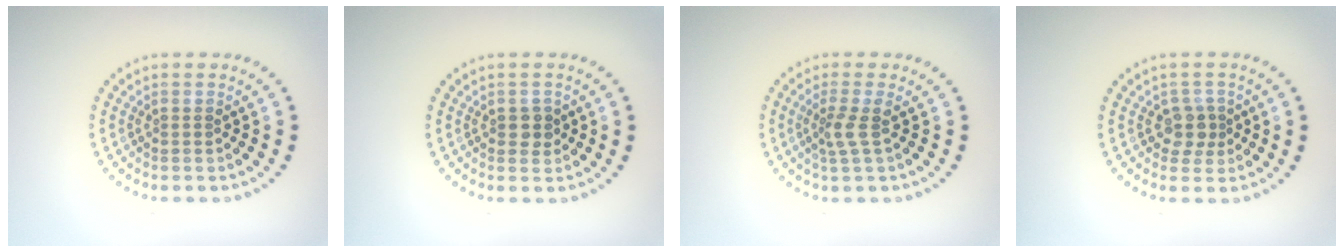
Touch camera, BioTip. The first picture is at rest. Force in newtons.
{"total": 1.3, "press": 1.3, "slide": 0.3}
{"total": 1.9, "press": 1.4, "slide": 1.4}
{"total": 2.0, "press": 1.7, "slide": 1.1}